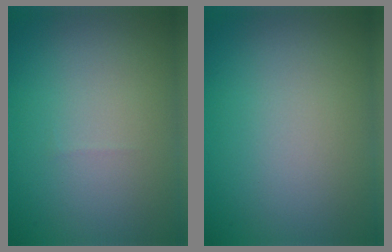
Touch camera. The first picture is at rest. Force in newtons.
{"total": 0.0}